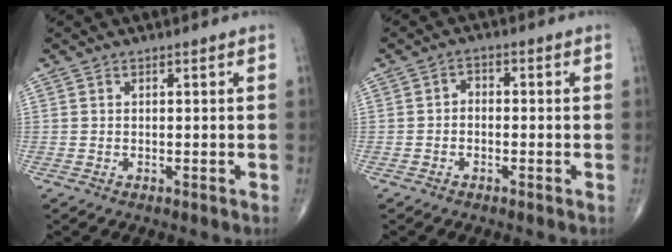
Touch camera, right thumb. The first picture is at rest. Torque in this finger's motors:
{"motor_torque": [-0.15, 0.03, -0.01, 0.07, 0.04]}